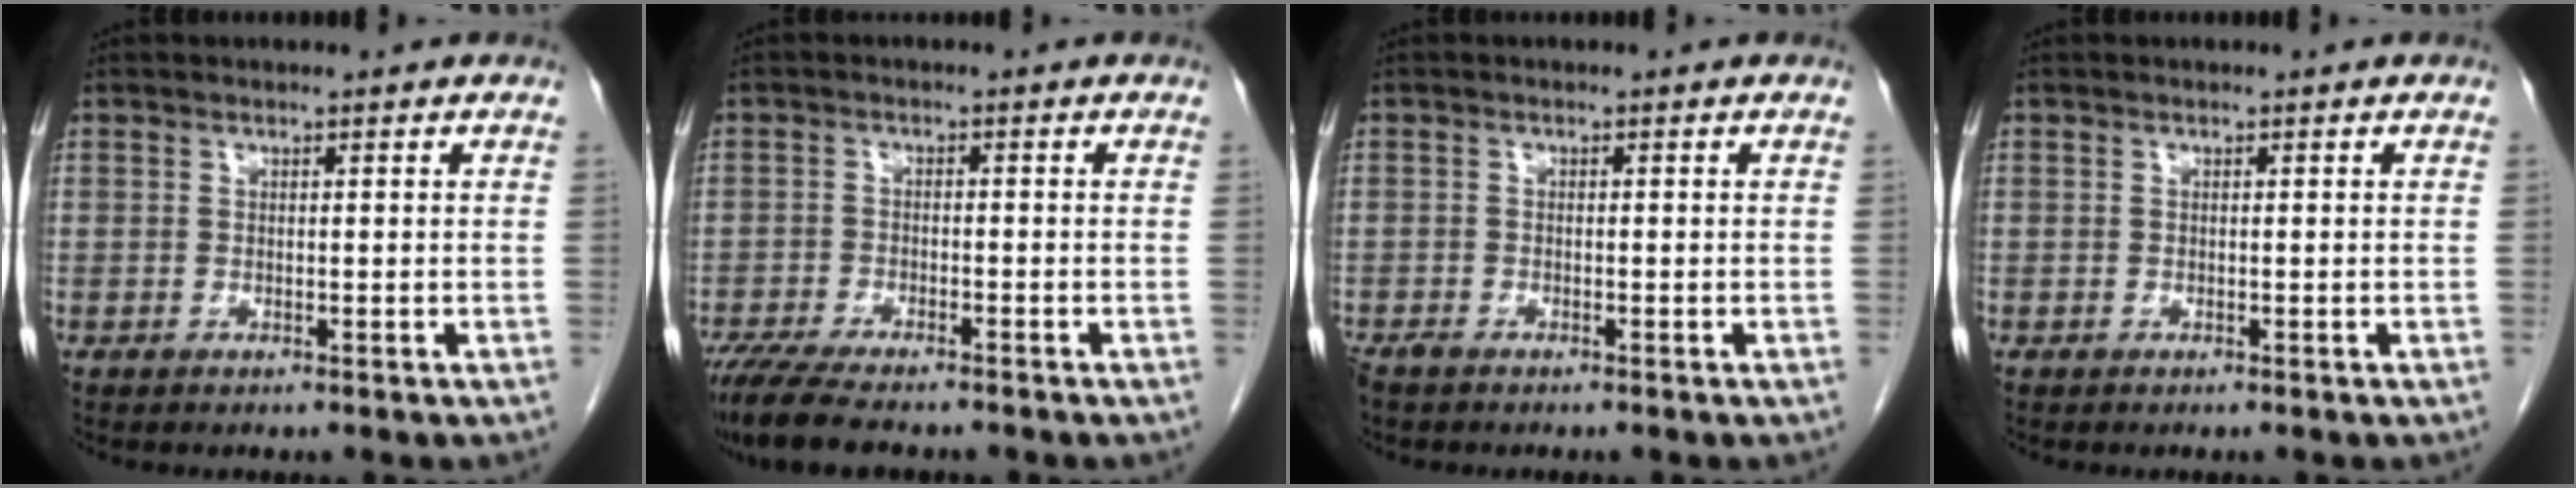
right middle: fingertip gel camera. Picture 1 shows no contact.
{"total": 10.1, "force": [-8.4, 1.9, 5.2], "torque": [-0.089, -0.020, -0.137]}
{"total": 2.0, "force": [-1.6, 0.6, 0.9], "torque": [-0.020, -0.006, -0.025]}
{"total": 0.0}